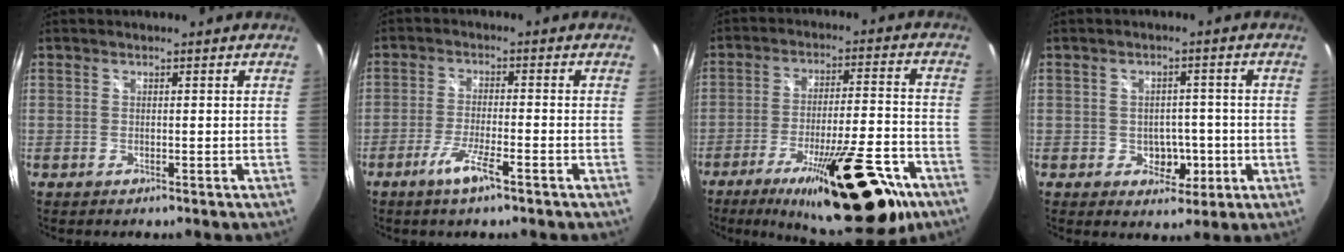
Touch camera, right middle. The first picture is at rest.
{"total": 5.8, "force": [-3.7, 0.4, 4.5], "torque": [-0.097, -0.011, -0.070]}
{"total": 23.0, "force": [-14.9, 6.0, 16.5], "torque": [-0.260, -0.034, -0.214]}
{"total": 5.4, "force": [-1.3, 4.2, 3.2], "torque": [-0.053, 0.000, -0.009]}